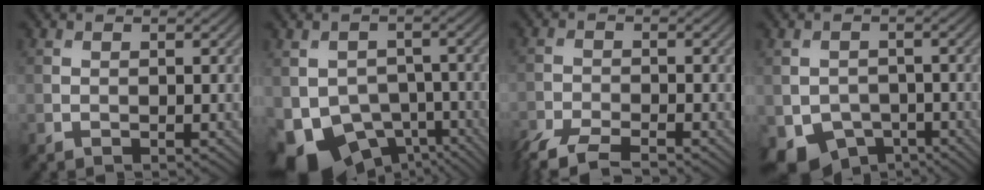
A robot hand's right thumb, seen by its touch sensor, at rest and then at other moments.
{"total": 10.7, "force": [-5.3, 7.5, 5.5], "torque": [-0.115, -0.036, -0.082]}
{"total": 5.1, "force": [-4.2, 1.1, 2.7], "torque": [-0.057, -0.014, -0.086]}
{"total": 6.4, "force": [-3.5, 4.6, 2.8], "torque": [-0.062, -0.024, -0.057]}